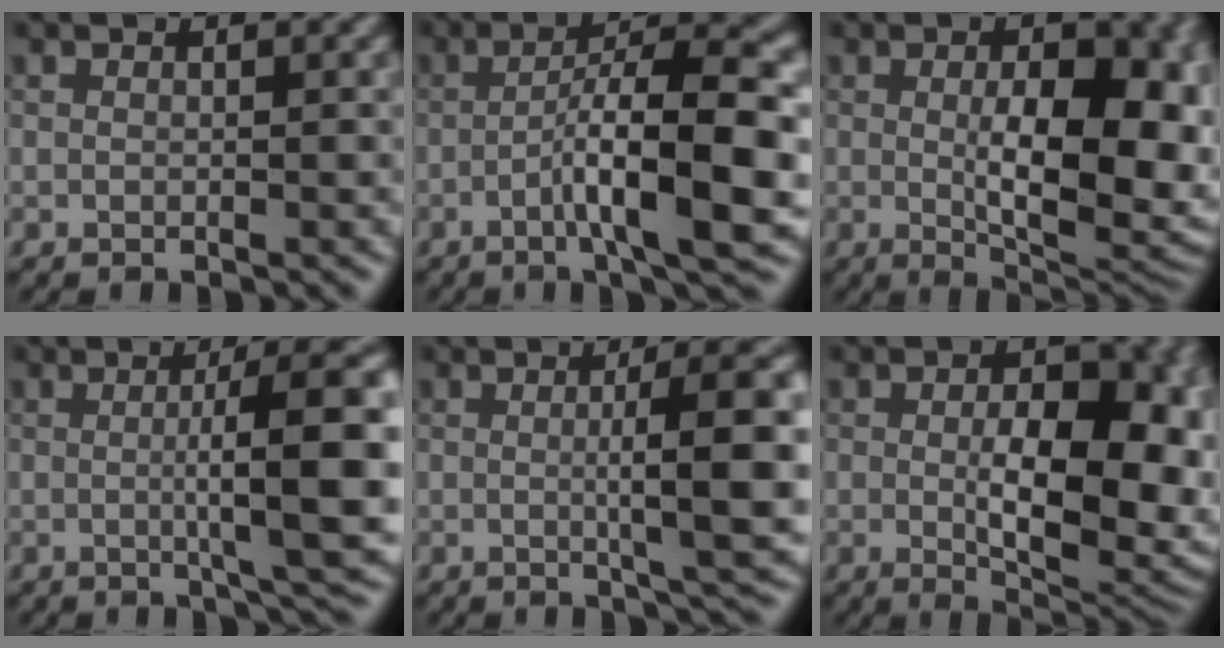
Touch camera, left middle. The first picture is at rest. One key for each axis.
{"total": 8.9, "fx": -2.6, "fy": 1.6, "fz": 8.4, "tx": -0.127, "ty": 0.013, "tz": -0.050}
{"total": 10.1, "fx": -0.5, "fy": 4.6, "fz": 8.9, "tx": -0.127, "ty": -0.013, "tz": 0.006}
{"total": 8.9, "fx": 0.2, "fy": 1.6, "fz": 8.8, "tx": -0.116, "ty": 0.009, "tz": 0.002}
{"total": 7.6, "fx": 0.1, "fy": 1.4, "fz": 7.5, "tx": -0.104, "ty": 0.006, "tz": 0.002}
{"total": 11.1, "fx": -0.7, "fy": 5.7, "fz": 9.5, "tx": -0.120, "ty": -0.012, "tz": 0.001}